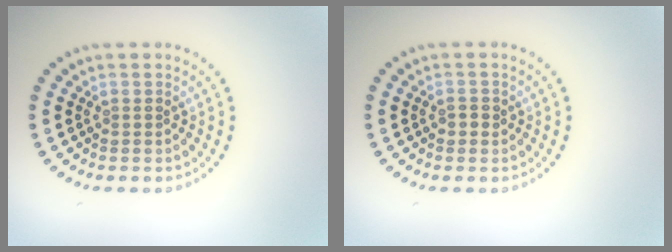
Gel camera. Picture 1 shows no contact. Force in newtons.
{"total": 0.9, "press": 0.9, "slide": 0.1}